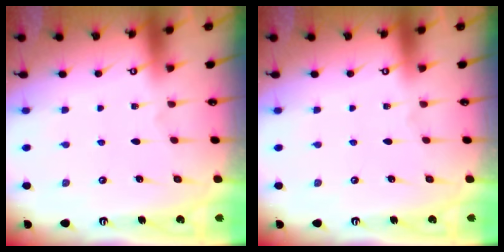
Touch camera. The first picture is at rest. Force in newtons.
{"total": 0.0}